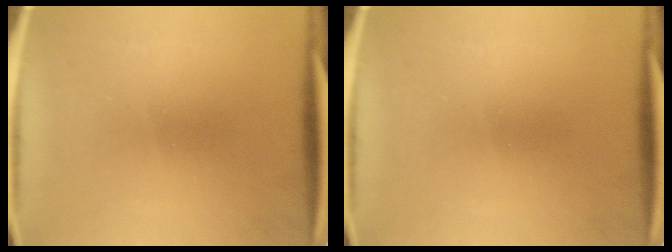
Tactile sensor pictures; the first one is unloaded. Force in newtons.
{"total": 0.0}